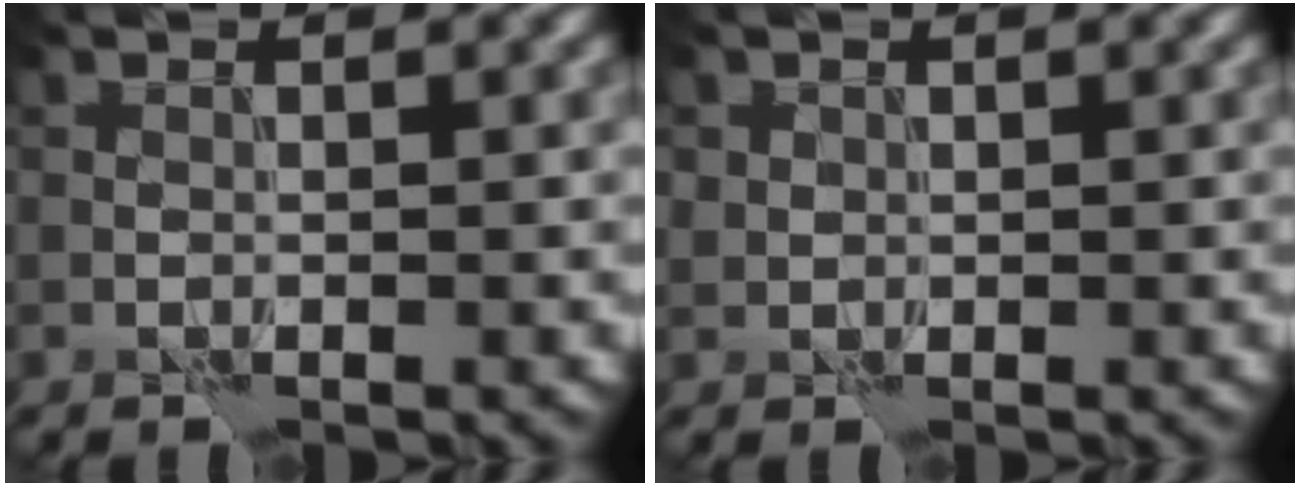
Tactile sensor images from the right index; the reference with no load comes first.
{"total": 1.0, "force": [0.4, 0.9, 0.1], "torque": [0.004, -0.004, 0.008]}